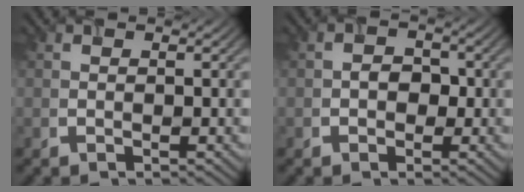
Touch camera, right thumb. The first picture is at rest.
{"total": 2.3, "force": [-1.0, 1.9, 0.9], "torque": [-0.010, -0.002, -0.022]}